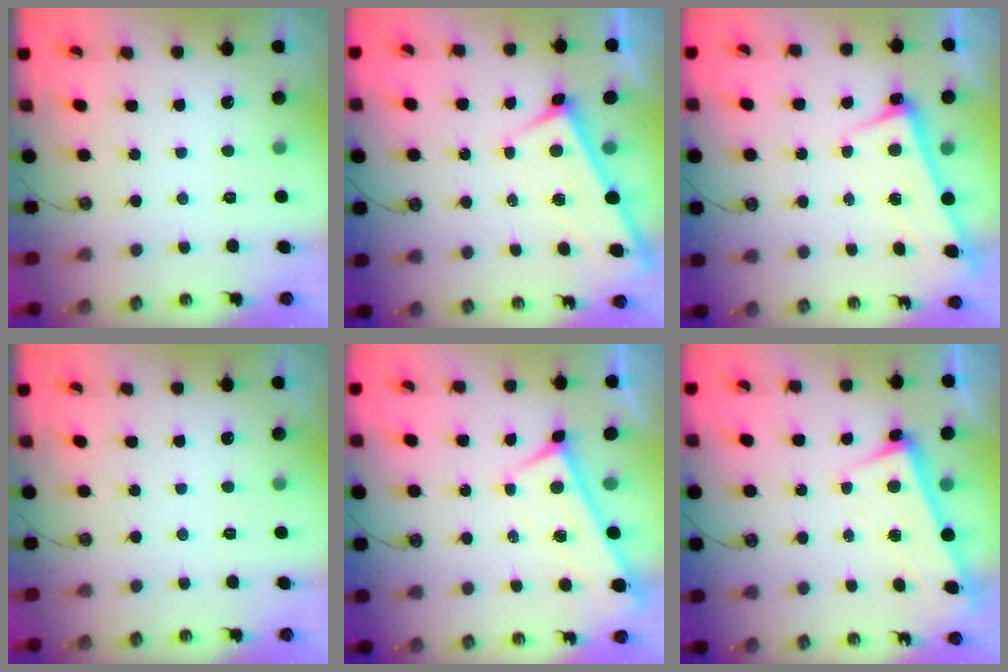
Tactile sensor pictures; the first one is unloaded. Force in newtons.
{"total": 2.6, "press": 2.6, "slide": 0.4}
{"total": 2.6, "press": 2.4, "slide": 0.9}
{"total": 0.0}
{"total": 0.0}
{"total": 2.5, "press": 2.4, "slide": 0.7}